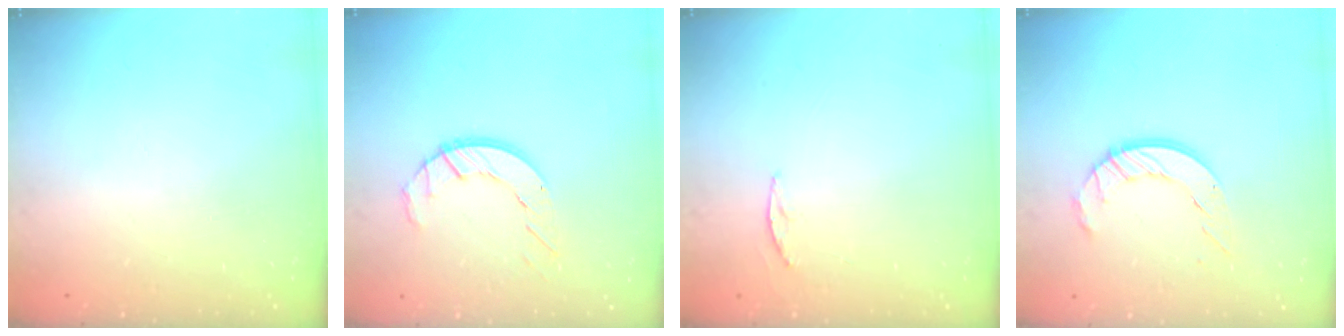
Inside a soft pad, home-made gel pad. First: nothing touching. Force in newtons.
{"total": 5.8, "press": 5.8, "slide": 0.4}
{"total": 3.3, "press": 3.3, "slide": 0.4}
{"total": 9.3, "press": 9.3, "slide": 0.9}